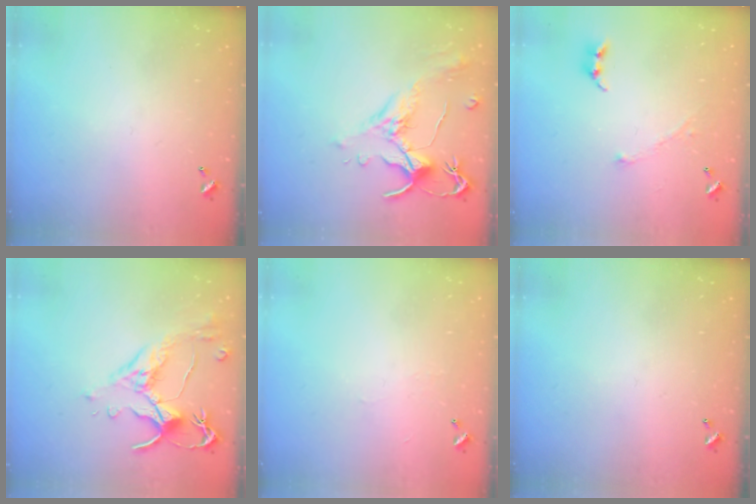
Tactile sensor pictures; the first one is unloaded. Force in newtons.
{"total": 1.8, "press": 1.2, "slide": 1.3}
{"total": 2.9, "press": 2.9, "slide": 0.4}
{"total": 2.6, "press": 2.2, "slide": 1.3}
{"total": 2.3, "press": 2.3, "slide": 0.4}
{"total": 0.0}